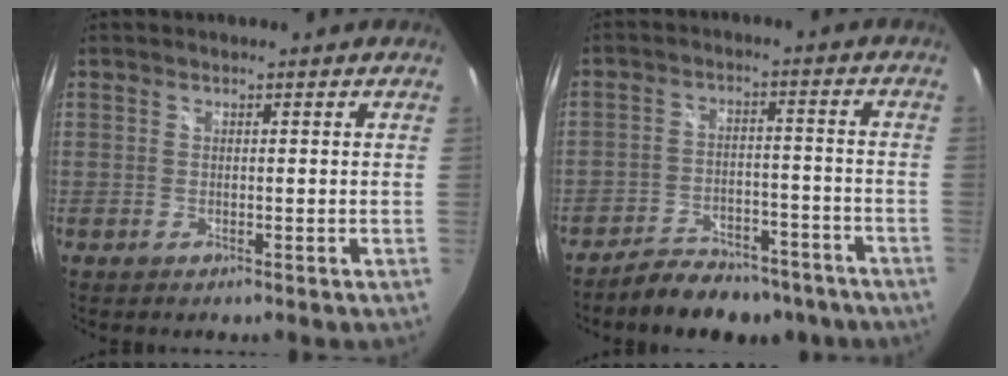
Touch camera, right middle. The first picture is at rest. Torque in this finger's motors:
{"motor_torque": [0.50, -0.93, 0.03, 0.02]}